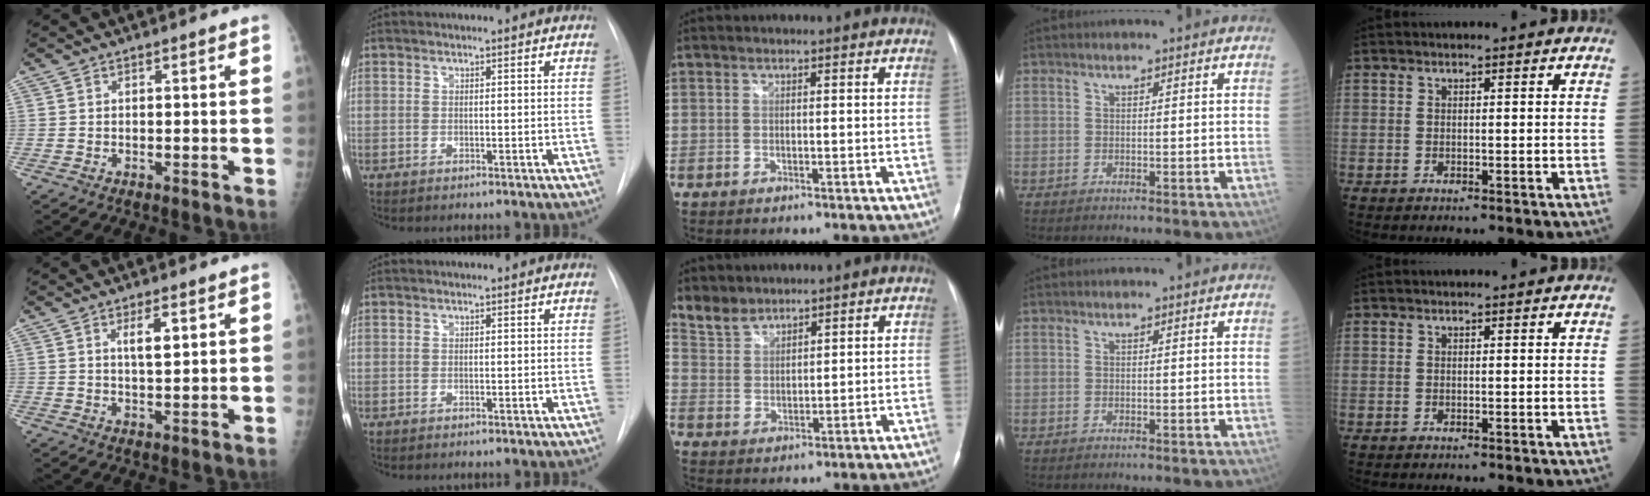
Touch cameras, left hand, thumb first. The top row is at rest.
{"thumb": {"total": 3.8, "force": [1.6, 1.2, 3.3], "torque": [-0.047, -0.008, 0.029]}, "middle": {"total": 4.3, "force": [3.9, 1.7, 0.1], "torque": [-0.002, 0.011, 0.084]}}